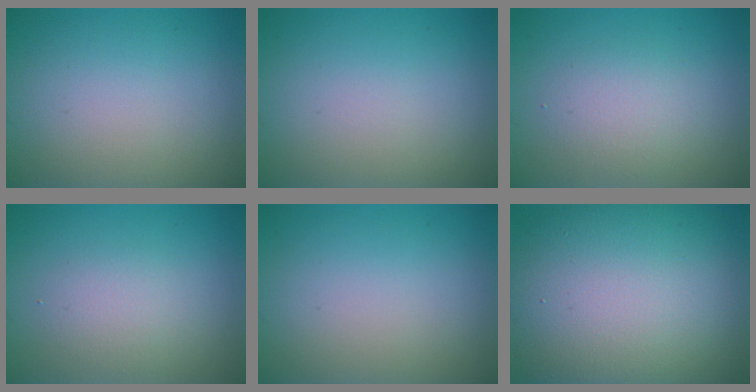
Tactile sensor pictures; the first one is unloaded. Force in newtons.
{"total": 0.0}
{"total": 2.5, "press": 2.4, "slide": 0.1}
{"total": 2.2, "press": 2.2, "slide": 0.1}
{"total": 0.0}
{"total": 15.9, "press": 15.9, "slide": 1.1}